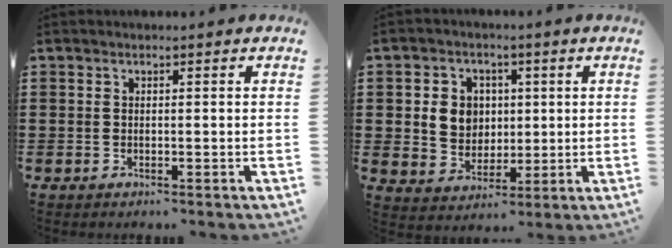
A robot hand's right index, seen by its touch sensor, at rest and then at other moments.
{"total": 6.1, "force": [1.1, 5.6, 2.2], "torque": [-0.058, 0.016, 0.017]}